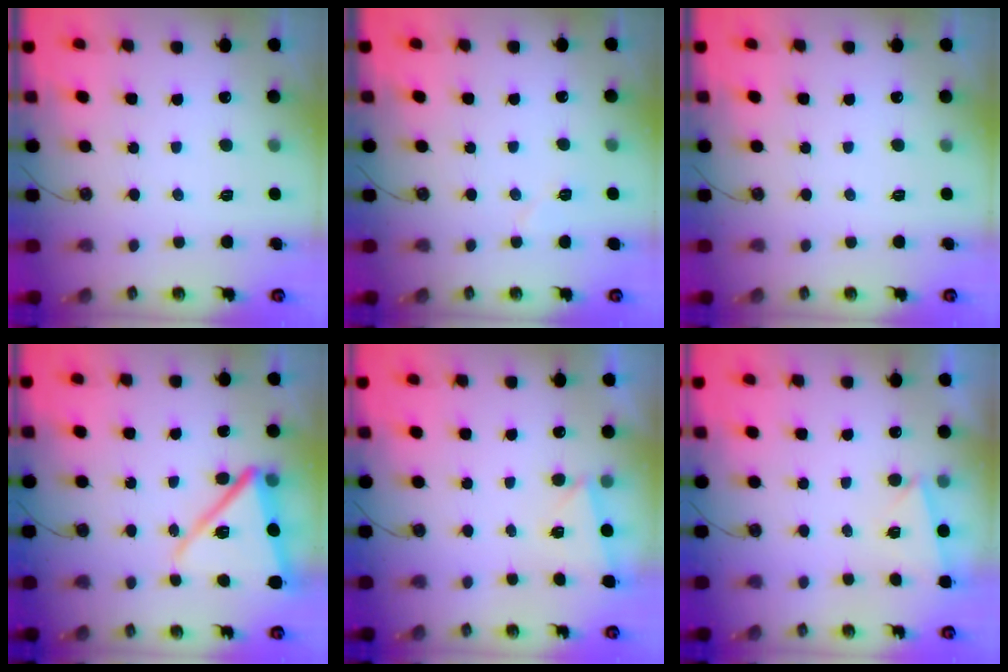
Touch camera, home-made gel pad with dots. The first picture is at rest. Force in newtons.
{"total": 4.7, "press": 4.3, "slide": 1.8}
{"total": 0.0}
{"total": 14.4, "press": 14.4, "slide": 0.9}
{"total": 2.3, "press": 1.3, "slide": 1.9}
{"total": 2.9, "press": 2.1, "slide": 2.0}